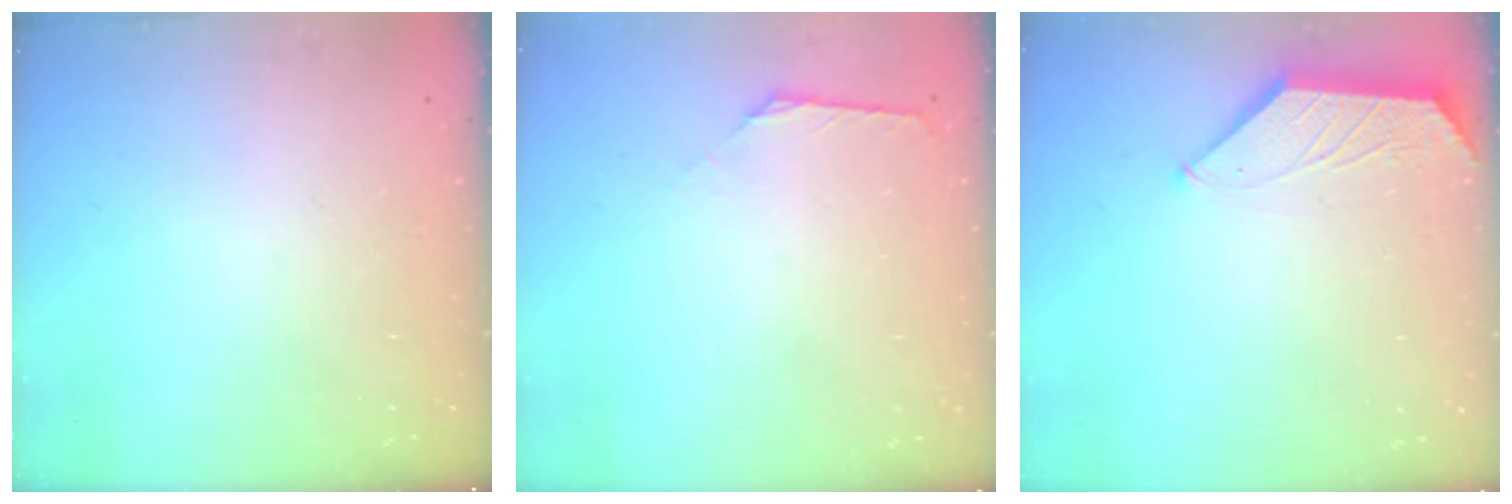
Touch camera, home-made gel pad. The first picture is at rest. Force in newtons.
{"total": 1.7, "press": 1.6, "slide": 0.6}
{"total": 1.5, "press": 1.4, "slide": 0.4}